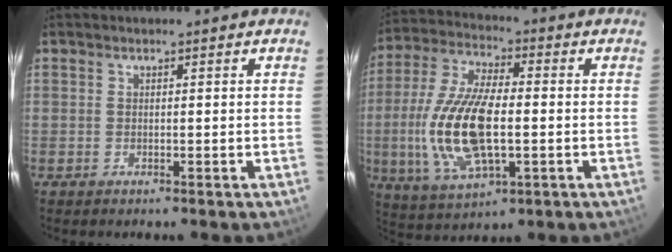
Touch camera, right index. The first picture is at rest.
{"total": 17.3, "force": [-2.3, 7.1, 15.6], "torque": [-0.330, -0.004, -0.040]}